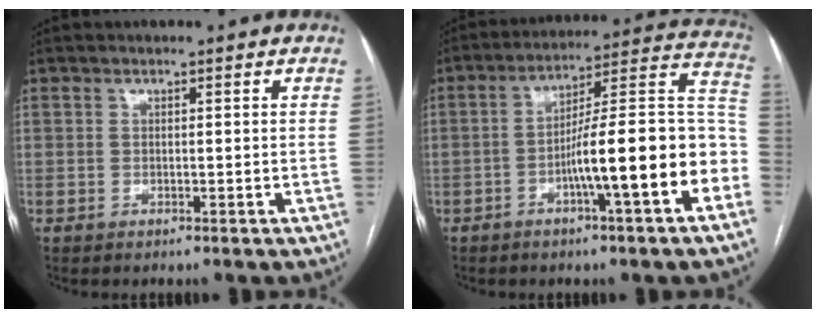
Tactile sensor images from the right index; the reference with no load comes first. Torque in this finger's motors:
{"motor_torque": [2.14, 0.00, 1.05, 0.21]}